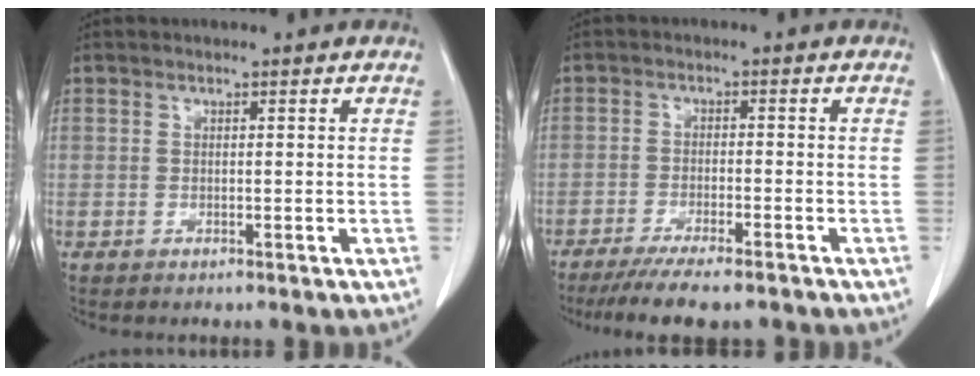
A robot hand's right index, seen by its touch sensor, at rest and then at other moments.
{"total": 9.5, "force": [-7.7, 1.4, 5.3], "torque": [-0.075, -0.017, -0.119]}